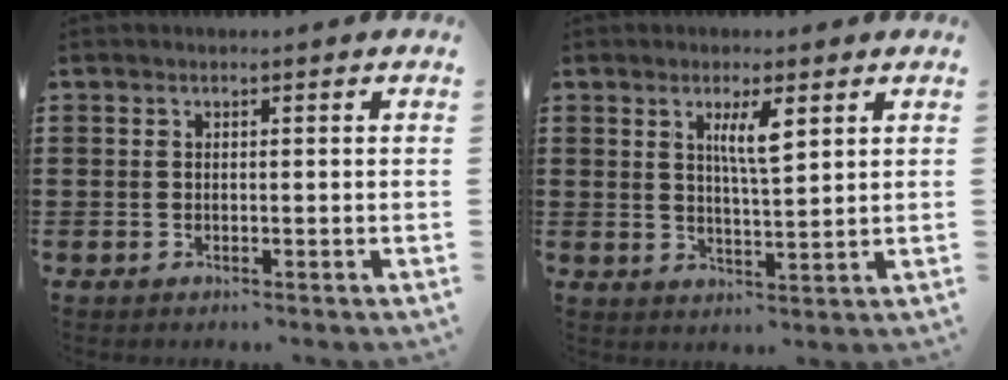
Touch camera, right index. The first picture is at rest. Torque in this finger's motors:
{"motor_torque": [0.16, -0.07, 0.37, 0.05]}